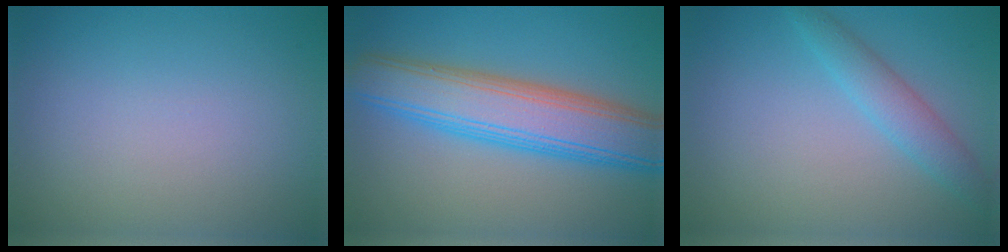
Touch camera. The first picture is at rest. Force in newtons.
{"total": 8.4, "press": 8.3, "slide": 0.6}
{"total": 2.6, "press": 2.6, "slide": 0.0}